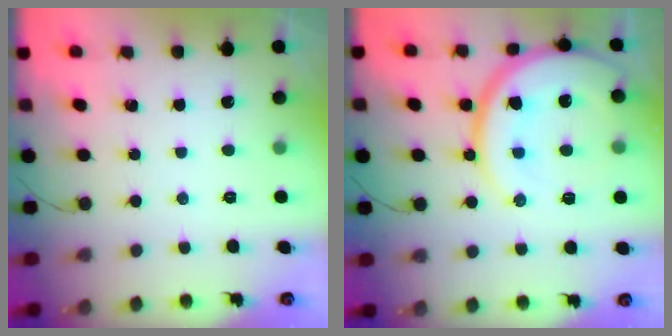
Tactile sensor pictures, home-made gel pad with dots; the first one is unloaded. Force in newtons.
{"total": 18.1, "press": 18.0, "slide": 2.3}